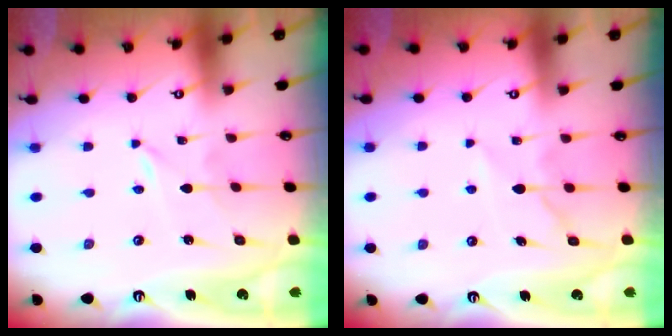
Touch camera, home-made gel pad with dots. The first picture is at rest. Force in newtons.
{"total": 7.4, "press": 7.4, "slide": 0.2}